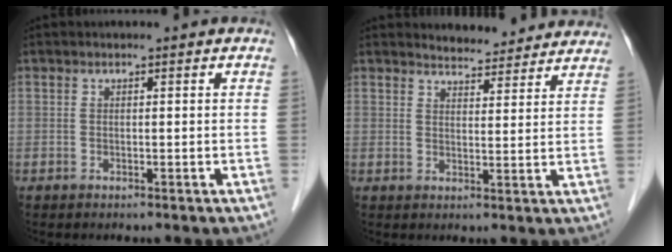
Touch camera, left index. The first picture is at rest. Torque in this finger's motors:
{"motor_torque": [0.04, -0.04, -0.01, 0.01]}